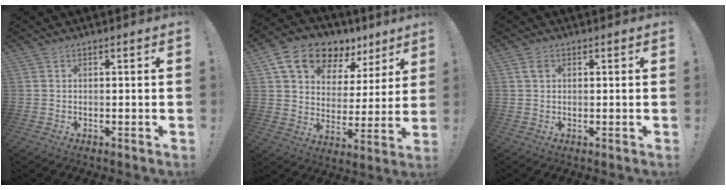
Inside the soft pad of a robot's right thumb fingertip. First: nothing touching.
{"total": 15.2, "force": [10.2, 8.9, 6.8], "torque": [-0.110, -0.064, 0.188]}
{"total": 2.0, "force": [0.8, 1.4, 1.3], "torque": [-0.025, 0.004, 0.013]}